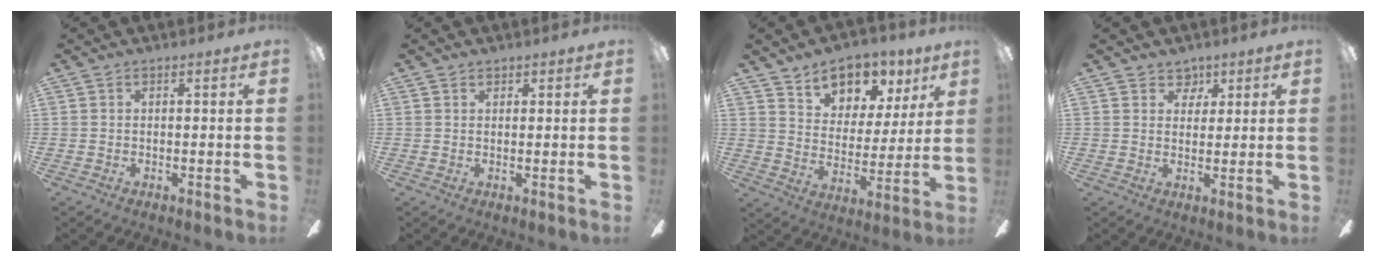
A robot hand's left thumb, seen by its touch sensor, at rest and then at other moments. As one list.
[{"total": 1.1, "force": [0.9, 0.6, 0.1], "torque": [-0.002, 0.001, 0.017]}, {"total": 11.1, "force": [8.6, 6.5, 2.9], "torque": [-0.037, -0.069, 0.158]}, {"total": 4.4, "force": [3.0, 3.2, 0.6], "torque": [-0.002, -0.011, 0.052]}]